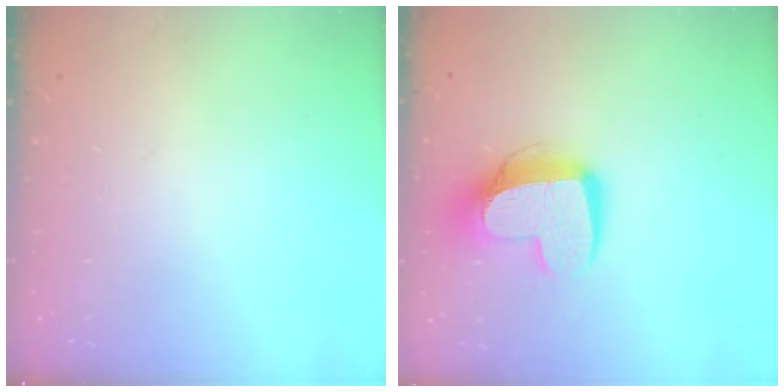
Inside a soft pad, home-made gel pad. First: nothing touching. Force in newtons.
{"total": 12.2, "press": 12.1, "slide": 0.8}